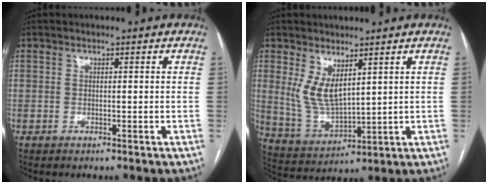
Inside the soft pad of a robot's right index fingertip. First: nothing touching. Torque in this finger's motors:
{"motor_torque": [1.25, 0.43, 0.59, 0.14]}